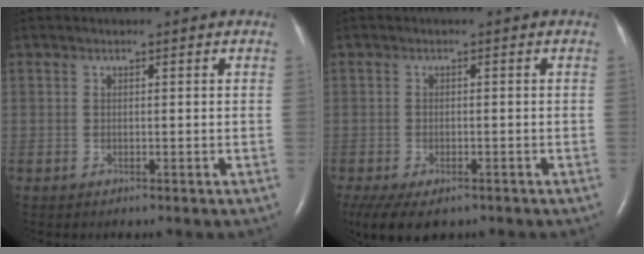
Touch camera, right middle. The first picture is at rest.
{"total": 8.5, "force": [-6.3, 4.0, 4.1], "torque": [-0.074, -0.009, -0.091]}